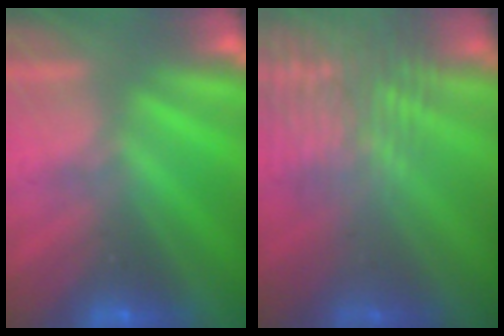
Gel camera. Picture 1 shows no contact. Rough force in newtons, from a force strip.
{"total": 3.2}